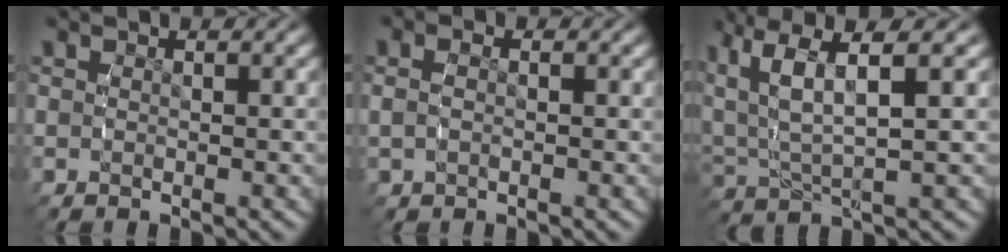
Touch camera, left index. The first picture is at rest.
{"total": 1.2, "force": [-0.1, 0.7, 1.0], "torque": [-0.024, 0.000, 0.002]}
{"total": 6.5, "force": [2.1, 3.7, 4.9], "torque": [-0.119, -0.013, 0.046]}